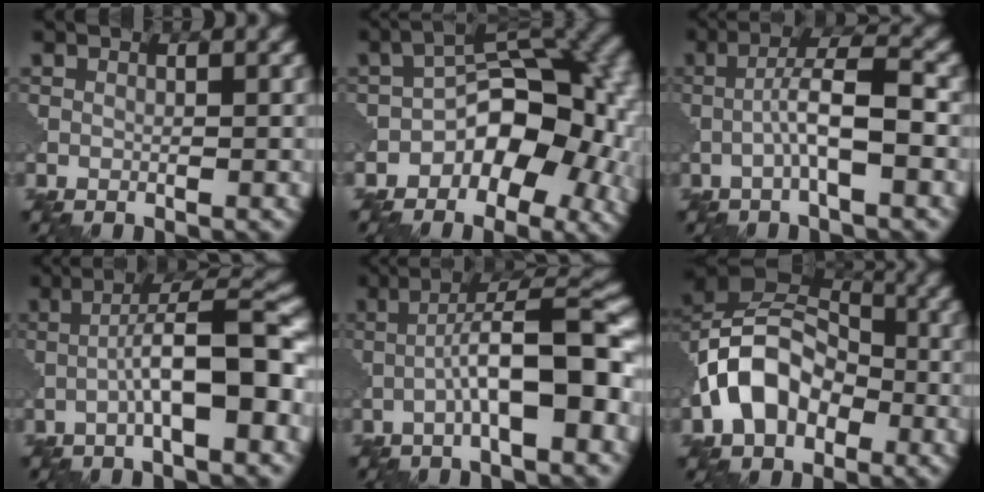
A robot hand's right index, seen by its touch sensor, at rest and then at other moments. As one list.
[{"total": 10.3, "force": [-2.8, 6.4, 7.6], "torque": [-0.084, 0.010, -0.052]}, {"total": 4.7, "force": [-1.2, 0.7, 4.5], "torque": [-0.078, 0.017, -0.030]}, {"total": 7.4, "force": [-1.7, 1.5, 7.0], "torque": [-0.107, 0.019, -0.030]}, {"total": 8.2, "force": [-1.9, 1.9, 7.7], "torque": [-0.115, 0.020, -0.034]}, {"total": 9.1, "force": [-2.4, 6.4, 6.0], "torque": [-0.106, 0.014, -0.062]}]